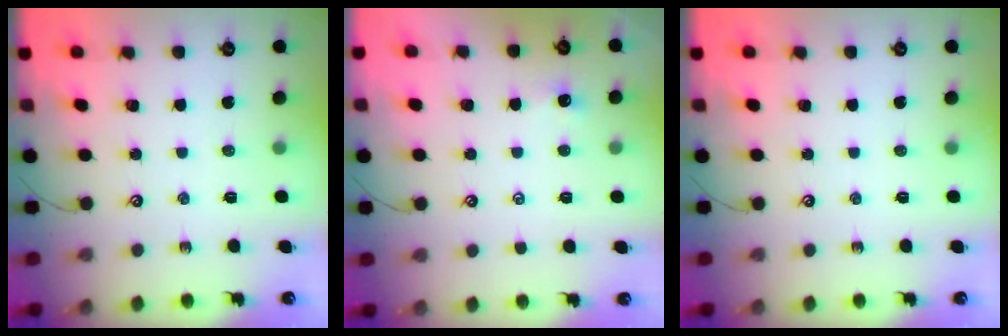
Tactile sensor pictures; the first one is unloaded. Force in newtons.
{"total": 1.1, "press": 1.1, "slide": 0.3}
{"total": 0.0}